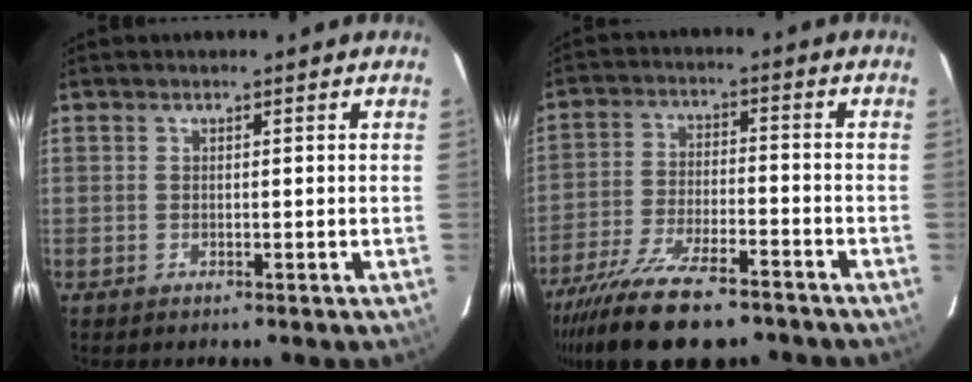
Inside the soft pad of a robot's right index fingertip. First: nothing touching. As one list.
[{"total": 18.4, "force": [-14.6, 5.2, 10.0], "torque": [-0.206, -0.039, -0.240]}]